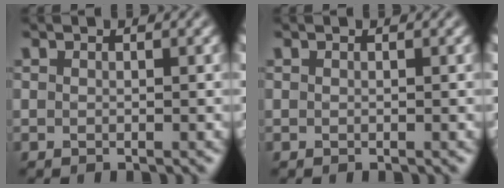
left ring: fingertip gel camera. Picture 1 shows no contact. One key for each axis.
{"total": 0.0}